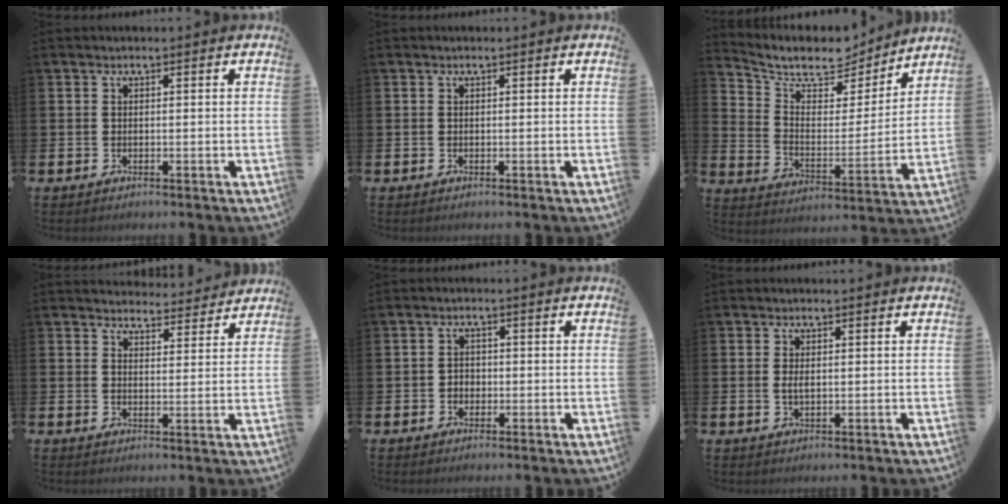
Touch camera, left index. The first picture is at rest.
{"total": 0.0}
{"total": 8.4, "force": [7.5, 3.1, 2.0], "torque": [-0.080, -0.057, 0.129]}
{"total": 4.1, "force": [4.0, 0.9, -0.2], "torque": [0.004, -0.028, 0.069]}
{"total": 1.6, "force": [-0.3, 1.4, 0.5], "torque": [-0.001, 0.003, -0.012]}
{"total": 1.4, "force": [0.3, 0.6, 1.2], "torque": [-0.014, 0.000, 0.001]}